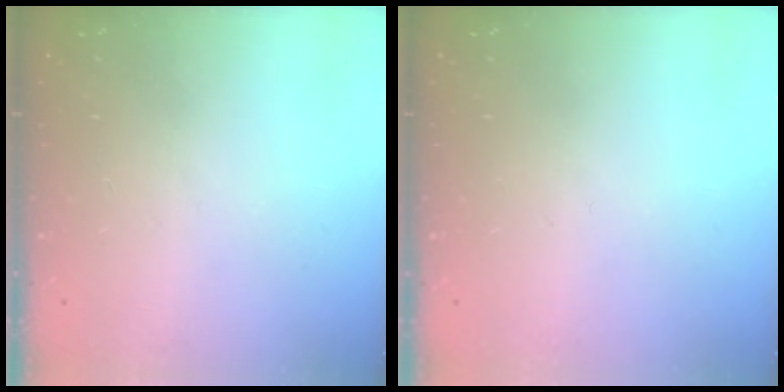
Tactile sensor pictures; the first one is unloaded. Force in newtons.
{"total": 0.0}